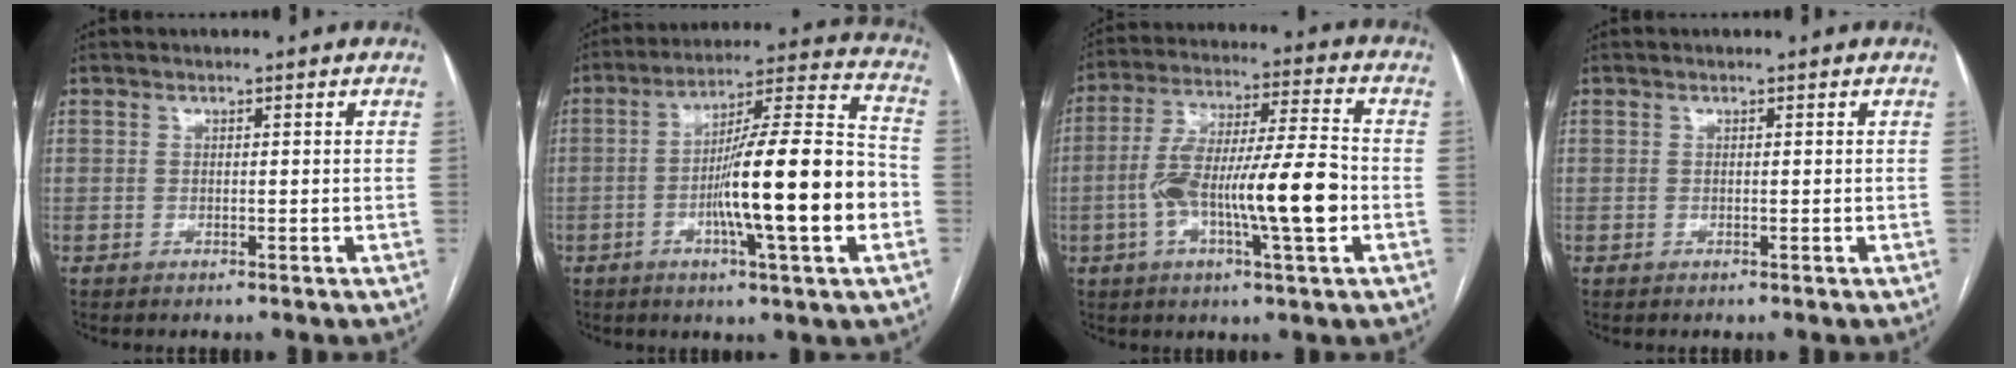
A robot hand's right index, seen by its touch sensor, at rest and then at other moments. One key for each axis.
{"total": 18.5, "fx": -4.2, "fy": 0.9, "fz": 18.0, "tx": -0.288, "ty": 0.007, "tz": -0.067}
{"total": 15.6, "fx": -3.5, "fy": 2.0, "fz": 15.1, "tx": -0.274, "ty": 0.012, "tz": -0.061}
{"total": 0.0}